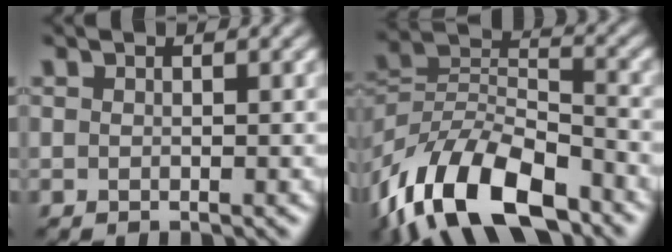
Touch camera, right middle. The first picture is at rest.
{"total": 13.3, "force": [-8.3, 6.4, 8.2], "torque": [-0.157, 0.006, -0.167]}